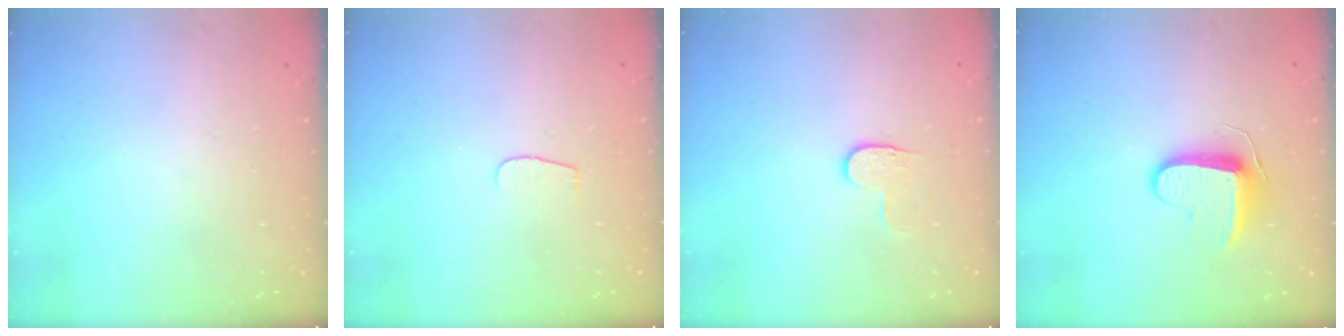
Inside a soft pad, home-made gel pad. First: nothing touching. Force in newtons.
{"total": 3.8, "press": 3.7, "slide": 0.4}
{"total": 3.4, "press": 3.4, "slide": 0.3}
{"total": 9.5, "press": 9.5, "slide": 0.8}